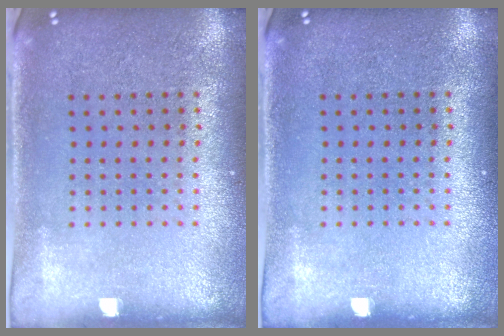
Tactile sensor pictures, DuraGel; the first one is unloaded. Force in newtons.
{"total": 0.0}